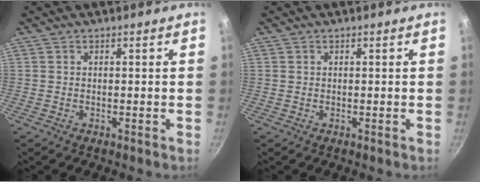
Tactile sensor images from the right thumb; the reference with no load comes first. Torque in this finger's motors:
{"motor_torque": [-0.10, -0.37, -0.24, 0.32, 0.08]}